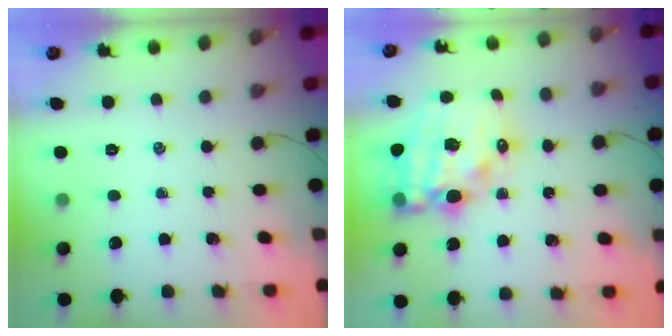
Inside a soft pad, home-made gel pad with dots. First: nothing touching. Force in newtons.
{"total": 16.6, "press": 16.1, "slide": 4.1}